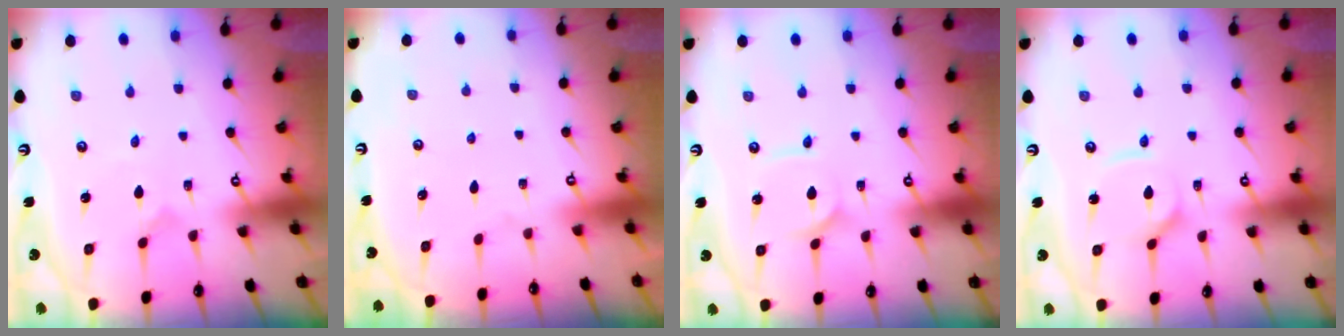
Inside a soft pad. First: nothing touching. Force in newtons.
{"total": 0.0}
{"total": 2.3, "press": 2.3, "slide": 0.3}
{"total": 5.2, "press": 5.1, "slide": 0.3}